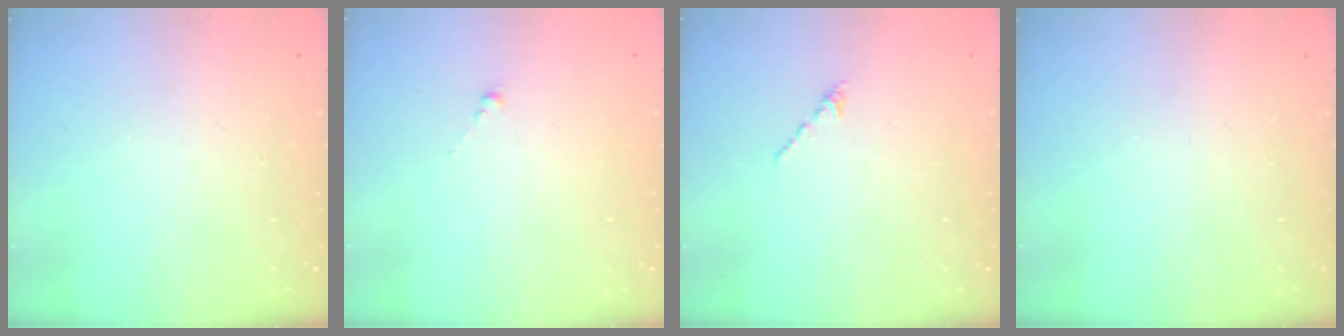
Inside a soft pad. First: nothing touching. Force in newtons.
{"total": 0.0}
{"total": 0.6, "press": 0.5, "slide": 0.3}
{"total": 0.0}